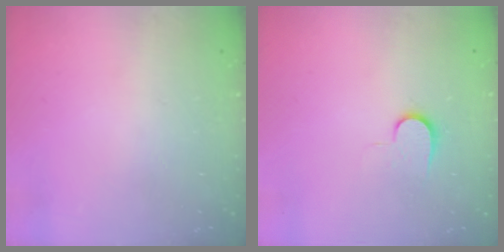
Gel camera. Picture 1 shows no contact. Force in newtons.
{"total": 6.4, "press": 6.3, "slide": 0.7}